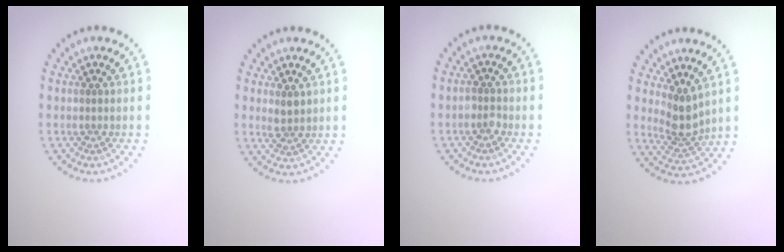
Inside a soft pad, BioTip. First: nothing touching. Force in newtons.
{"total": 1.5, "press": 1.4, "slide": 0.4}
{"total": 1.1, "press": 1.0, "slide": 0.3}
{"total": 2.7, "press": 2.0, "slide": 1.8}